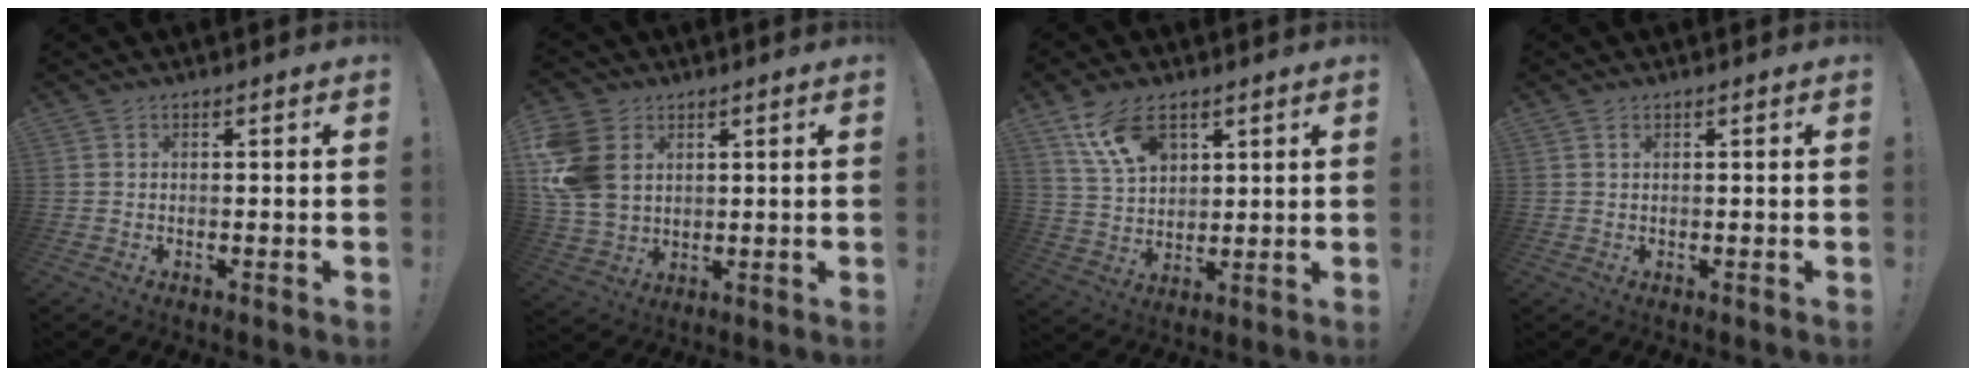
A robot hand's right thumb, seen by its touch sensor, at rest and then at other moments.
{"total": 14.1, "force": [3.7, 11.0, 7.9], "torque": [-0.170, -0.012, 0.073]}
{"total": 12.5, "force": [6.9, 7.4, 7.4], "torque": [-0.125, -0.023, 0.134]}
{"total": 0.6, "force": [0.4, 0.3, 0.5], "torque": [-0.009, 0.002, 0.007]}